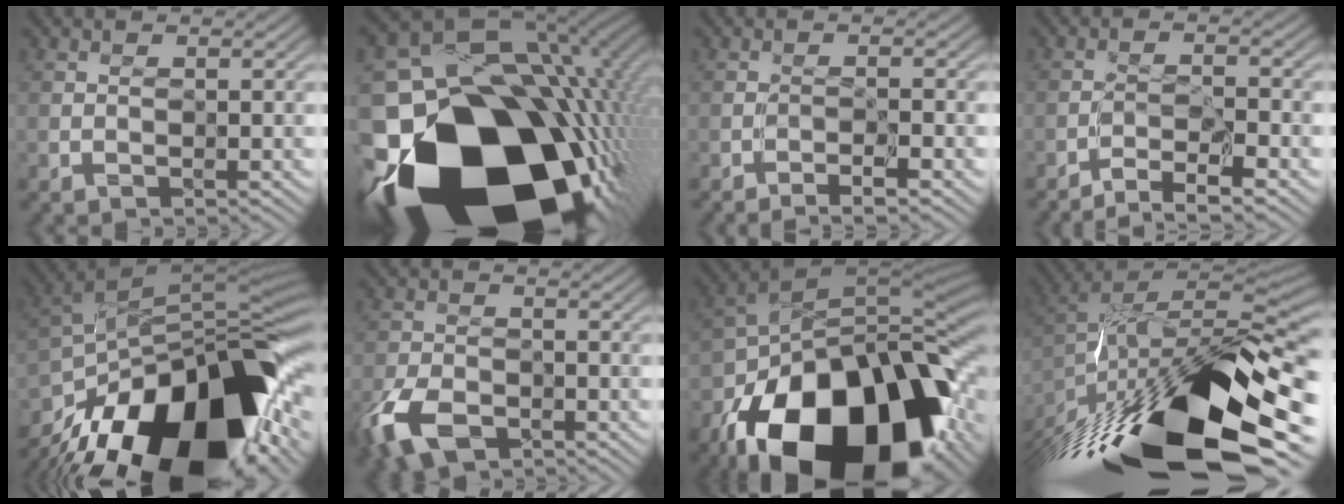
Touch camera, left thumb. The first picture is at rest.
{"total": 23.2, "force": [-9.2, 14.9, 15.2], "torque": [-0.287, -0.073, -0.101]}
{"total": 2.5, "force": [-1.8, -0.1, 1.8], "torque": [-0.036, 0.007, -0.032]}
{"total": 4.9, "force": [-3.9, 0.2, 3.0], "torque": [-0.052, 0.008, -0.070]}
{"total": 20.9, "force": [-11.6, 9.1, 14.8], "torque": [-0.267, -0.008, -0.176]}
{"total": 8.2, "force": [-4.8, 4.4, 4.9], "torque": [-0.123, -0.015, -0.100]}
{"total": 21.8, "force": [-11.4, 11.3, 14.7], "torque": [-0.284, -0.047, -0.156]}
{"total": 18.8, "force": [-8.5, 6.8, 15.3], "torque": [-0.302, -0.020, -0.141]}